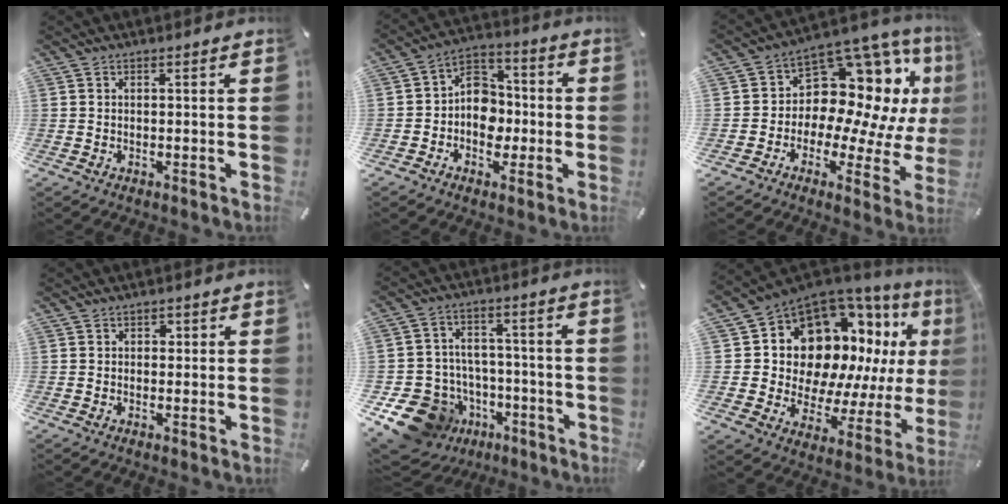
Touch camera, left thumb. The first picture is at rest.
{"total": 9.6, "force": [-2.3, 8.3, 4.3], "torque": [-0.064, 0.027, -0.036]}
{"total": 14.8, "force": [5.9, 10.1, 9.1], "torque": [-0.146, -0.073, 0.096]}
{"total": 1.2, "force": [0.1, 1.1, 0.4], "torque": [-0.002, 0.003, -0.002]}
{"total": 14.9, "force": [-7.4, 11.7, 5.5], "torque": [-0.102, 0.044, -0.114]}
{"total": 15.0, "force": [6.5, 11.4, 7.2], "torque": [-0.120, -0.084, 0.128]}